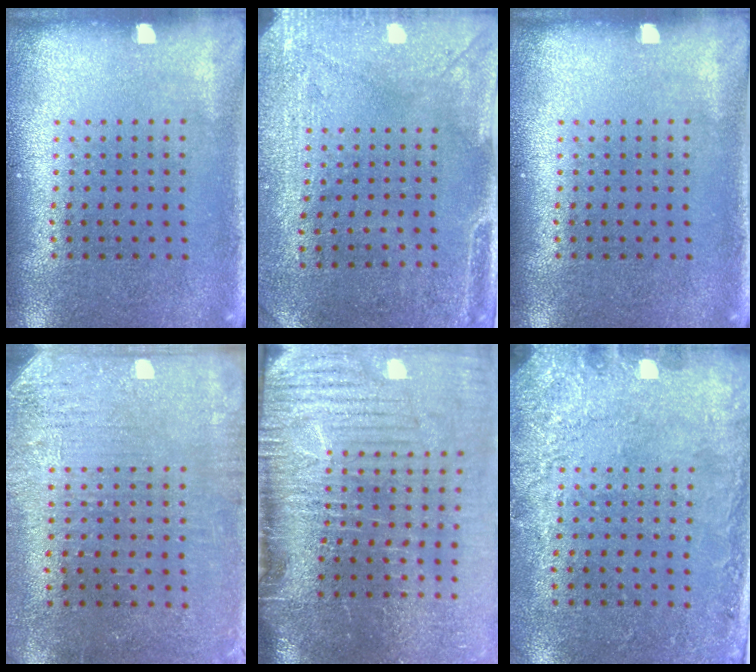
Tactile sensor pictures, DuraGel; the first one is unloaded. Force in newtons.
{"total": 3.0, "press": 2.4, "slide": 1.8}
{"total": 0.0}
{"total": 3.1, "press": 2.6, "slide": 1.7}
{"total": 5.1, "press": 4.2, "slide": 2.9}
{"total": 2.7, "press": 2.0, "slide": 1.9}